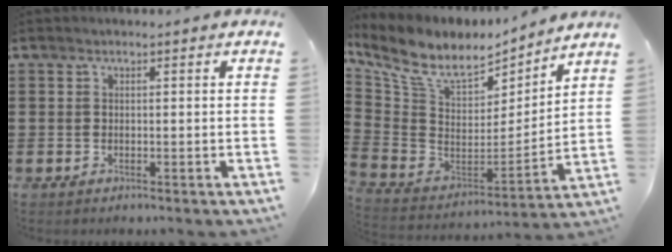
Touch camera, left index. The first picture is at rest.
{"total": 9.2, "force": [6.8, 3.9, 4.8], "torque": [-0.128, -0.047, 0.120]}